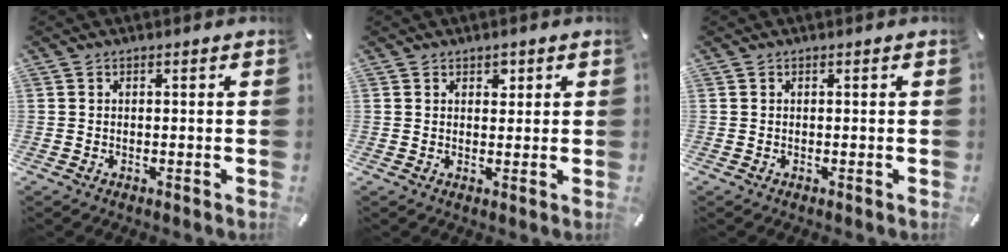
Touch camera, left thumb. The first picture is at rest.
{"total": 1.8, "force": [0.9, 1.5, 0.6], "torque": [0.011, -0.006, 0.010]}
{"total": 0.0}